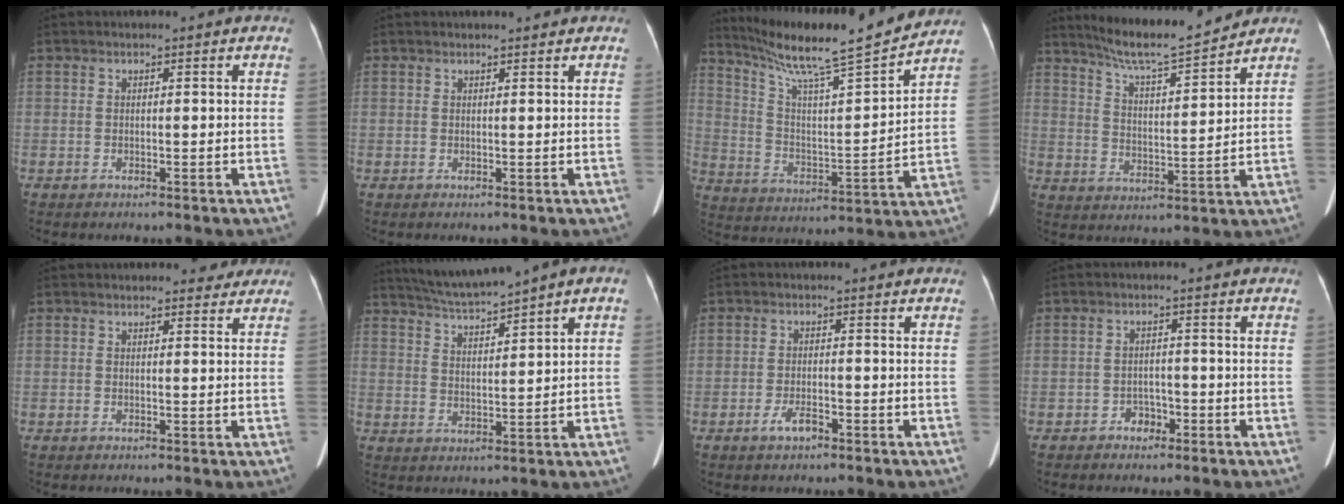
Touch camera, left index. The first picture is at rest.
{"total": 2.1, "force": [2.0, 0.2, 0.5], "torque": [-0.007, 0.009, 0.025]}
{"total": 19.0, "force": [16.8, -0.9, 8.8], "torque": [-0.153, -0.015, 0.270]}
{"total": 11.5, "force": [10.8, -0.1, 4.1], "torque": [-0.074, 0.000, 0.179]}
{"total": 2.9, "force": [2.6, 1.2, 0.3], "torque": [0.004, 0.002, 0.022]}
{"total": 7.7, "force": [6.3, -0.6, 4.4], "torque": [-0.074, 0.015, 0.112]}
{"total": 2.8, "force": [-1.8, 0.9, 1.9], "torque": [-0.040, 0.000, -0.033]}
{"total": 2.4, "force": [-1.5, 1.6, 0.9], "torque": [-0.010, 0.007, -0.023]}